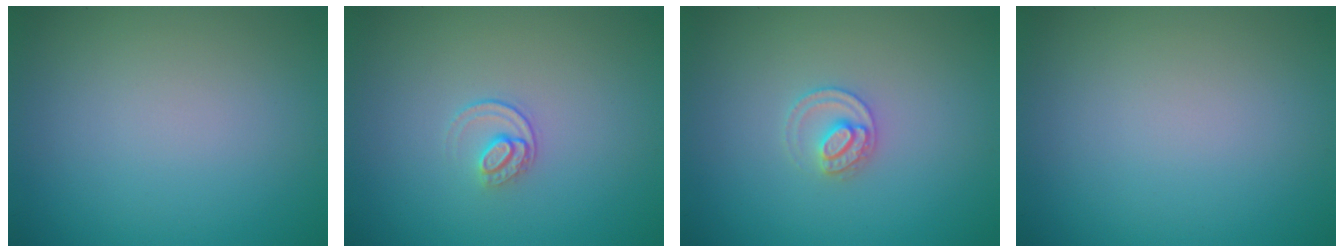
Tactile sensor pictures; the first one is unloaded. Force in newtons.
{"total": 1.4, "press": 0.9, "slide": 1.0}
{"total": 2.1, "press": 2.1, "slide": 0.2}
{"total": 0.0}